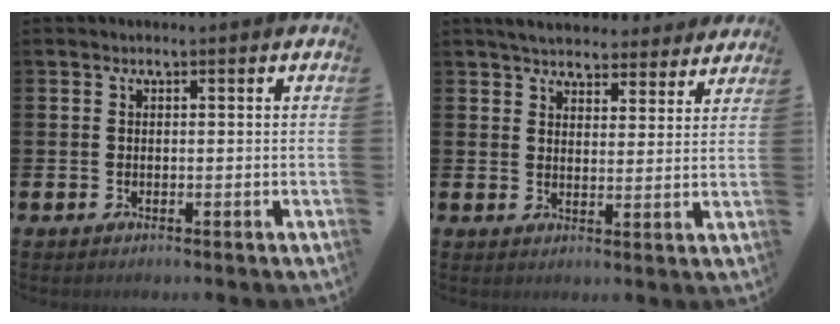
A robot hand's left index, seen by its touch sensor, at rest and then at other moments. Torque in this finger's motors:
{"motor_torque": [1.14, -1.00, 0.83, 0.04]}